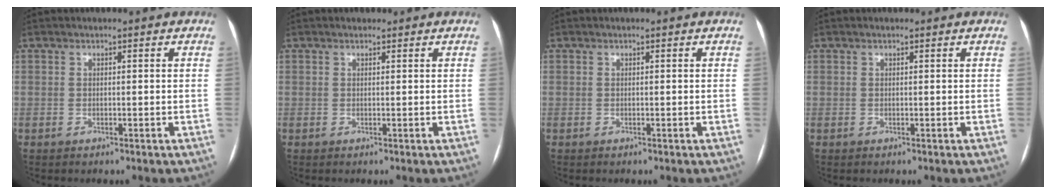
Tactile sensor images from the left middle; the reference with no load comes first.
{"total": 0.7, "force": [0.5, 0.4, 0.2], "torque": [-0.007, 0.005, 0.007]}
{"total": 0.0}
{"total": 0.0}